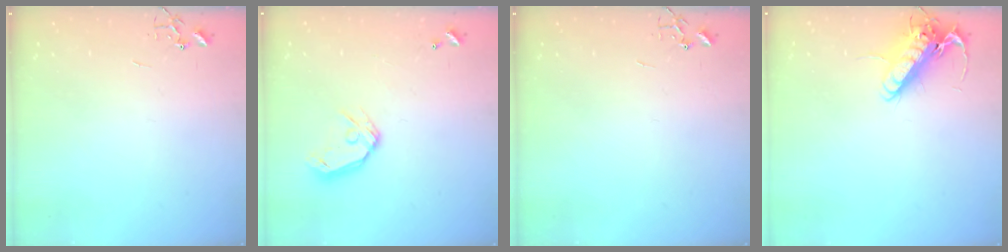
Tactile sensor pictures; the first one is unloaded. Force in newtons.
{"total": 10.4, "press": 10.2, "slide": 1.6}
{"total": 0.0}
{"total": 13.8, "press": 13.6, "slide": 2.3}